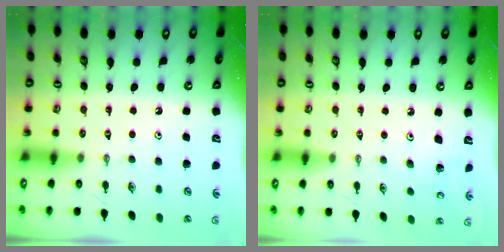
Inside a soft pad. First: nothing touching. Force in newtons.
{"total": 3.5, "press": 3.3, "slide": 1.2}